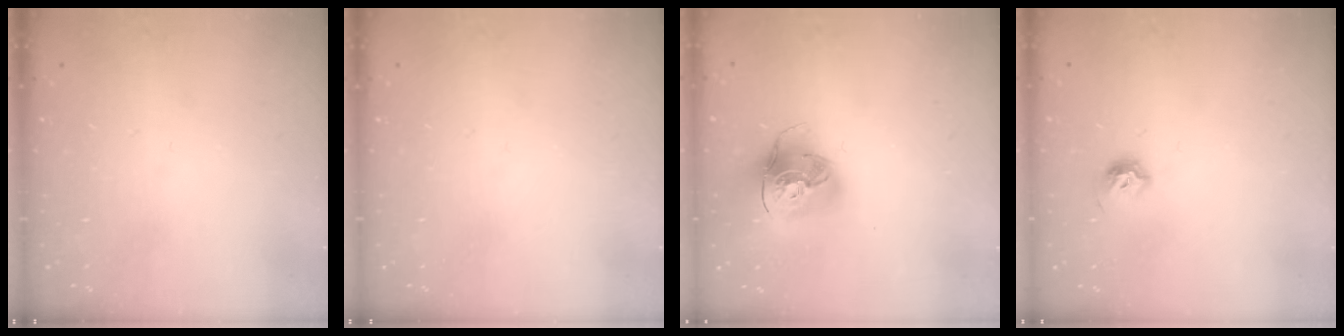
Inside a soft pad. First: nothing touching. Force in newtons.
{"total": 0.0}
{"total": 16.2, "press": 16.1, "slide": 2.0}
{"total": 5.7, "press": 5.6, "slide": 1.0}